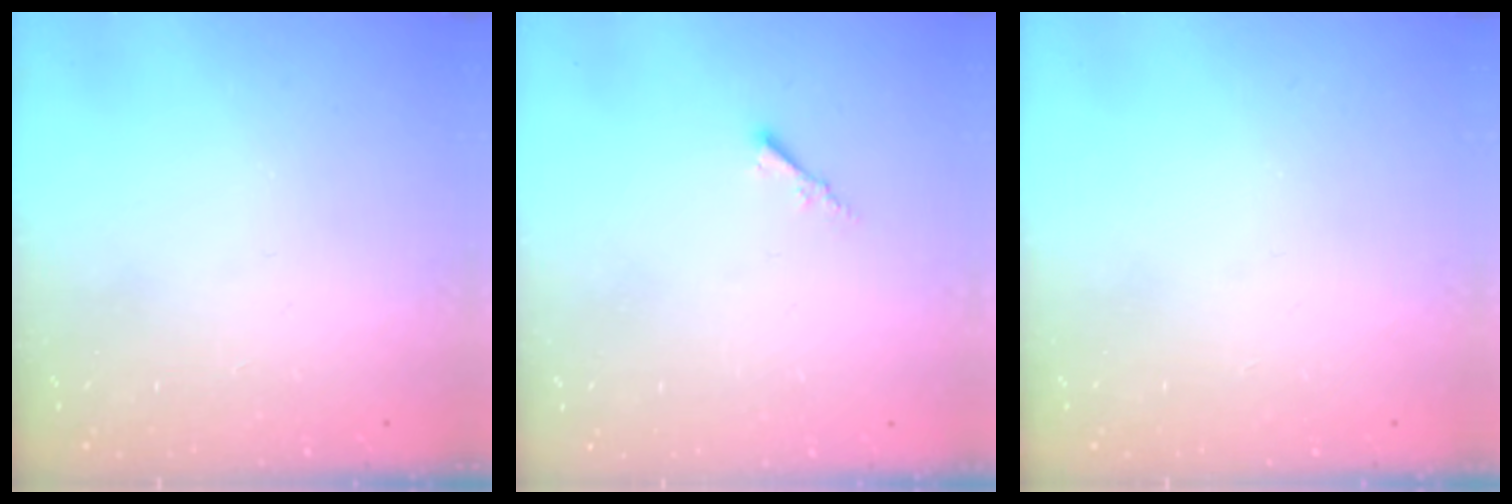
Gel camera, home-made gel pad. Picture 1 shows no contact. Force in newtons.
{"total": 1.7, "press": 1.6, "slide": 0.4}
{"total": 0.0}